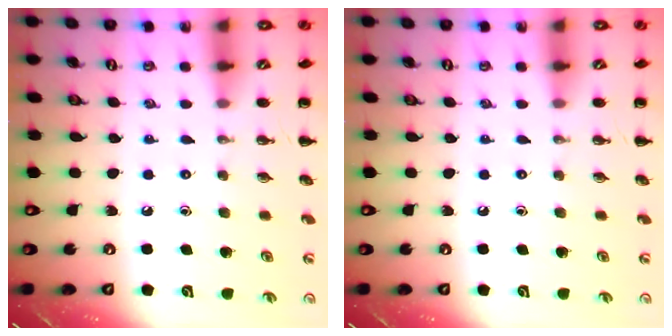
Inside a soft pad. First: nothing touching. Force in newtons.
{"total": 0.0}